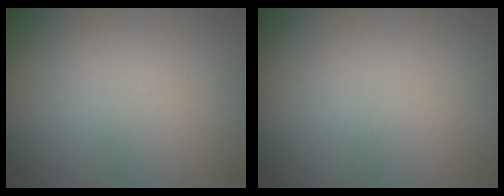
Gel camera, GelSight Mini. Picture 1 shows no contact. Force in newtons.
{"total": 0.0}